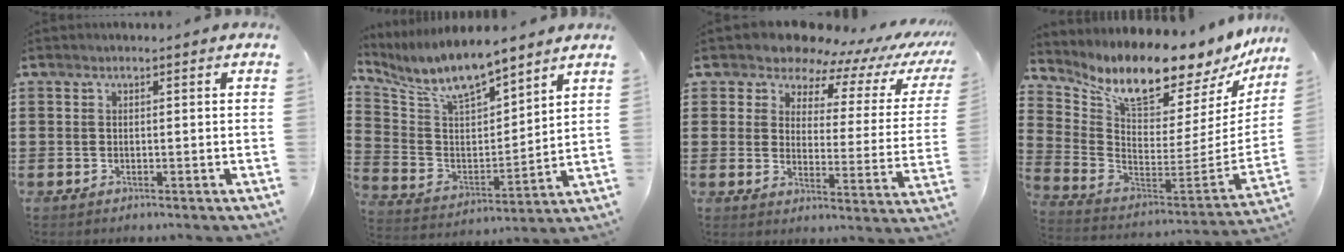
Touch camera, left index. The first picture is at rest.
{"total": 8.5, "force": [7.5, 2.2, 3.3], "torque": [-0.101, -0.042, 0.131]}
{"total": 7.6, "force": [6.9, 2.5, 1.9], "torque": [-0.056, -0.051, 0.117]}
{"total": 9.7, "force": [8.6, 1.7, 4.2], "torque": [-0.095, -0.087, 0.140]}